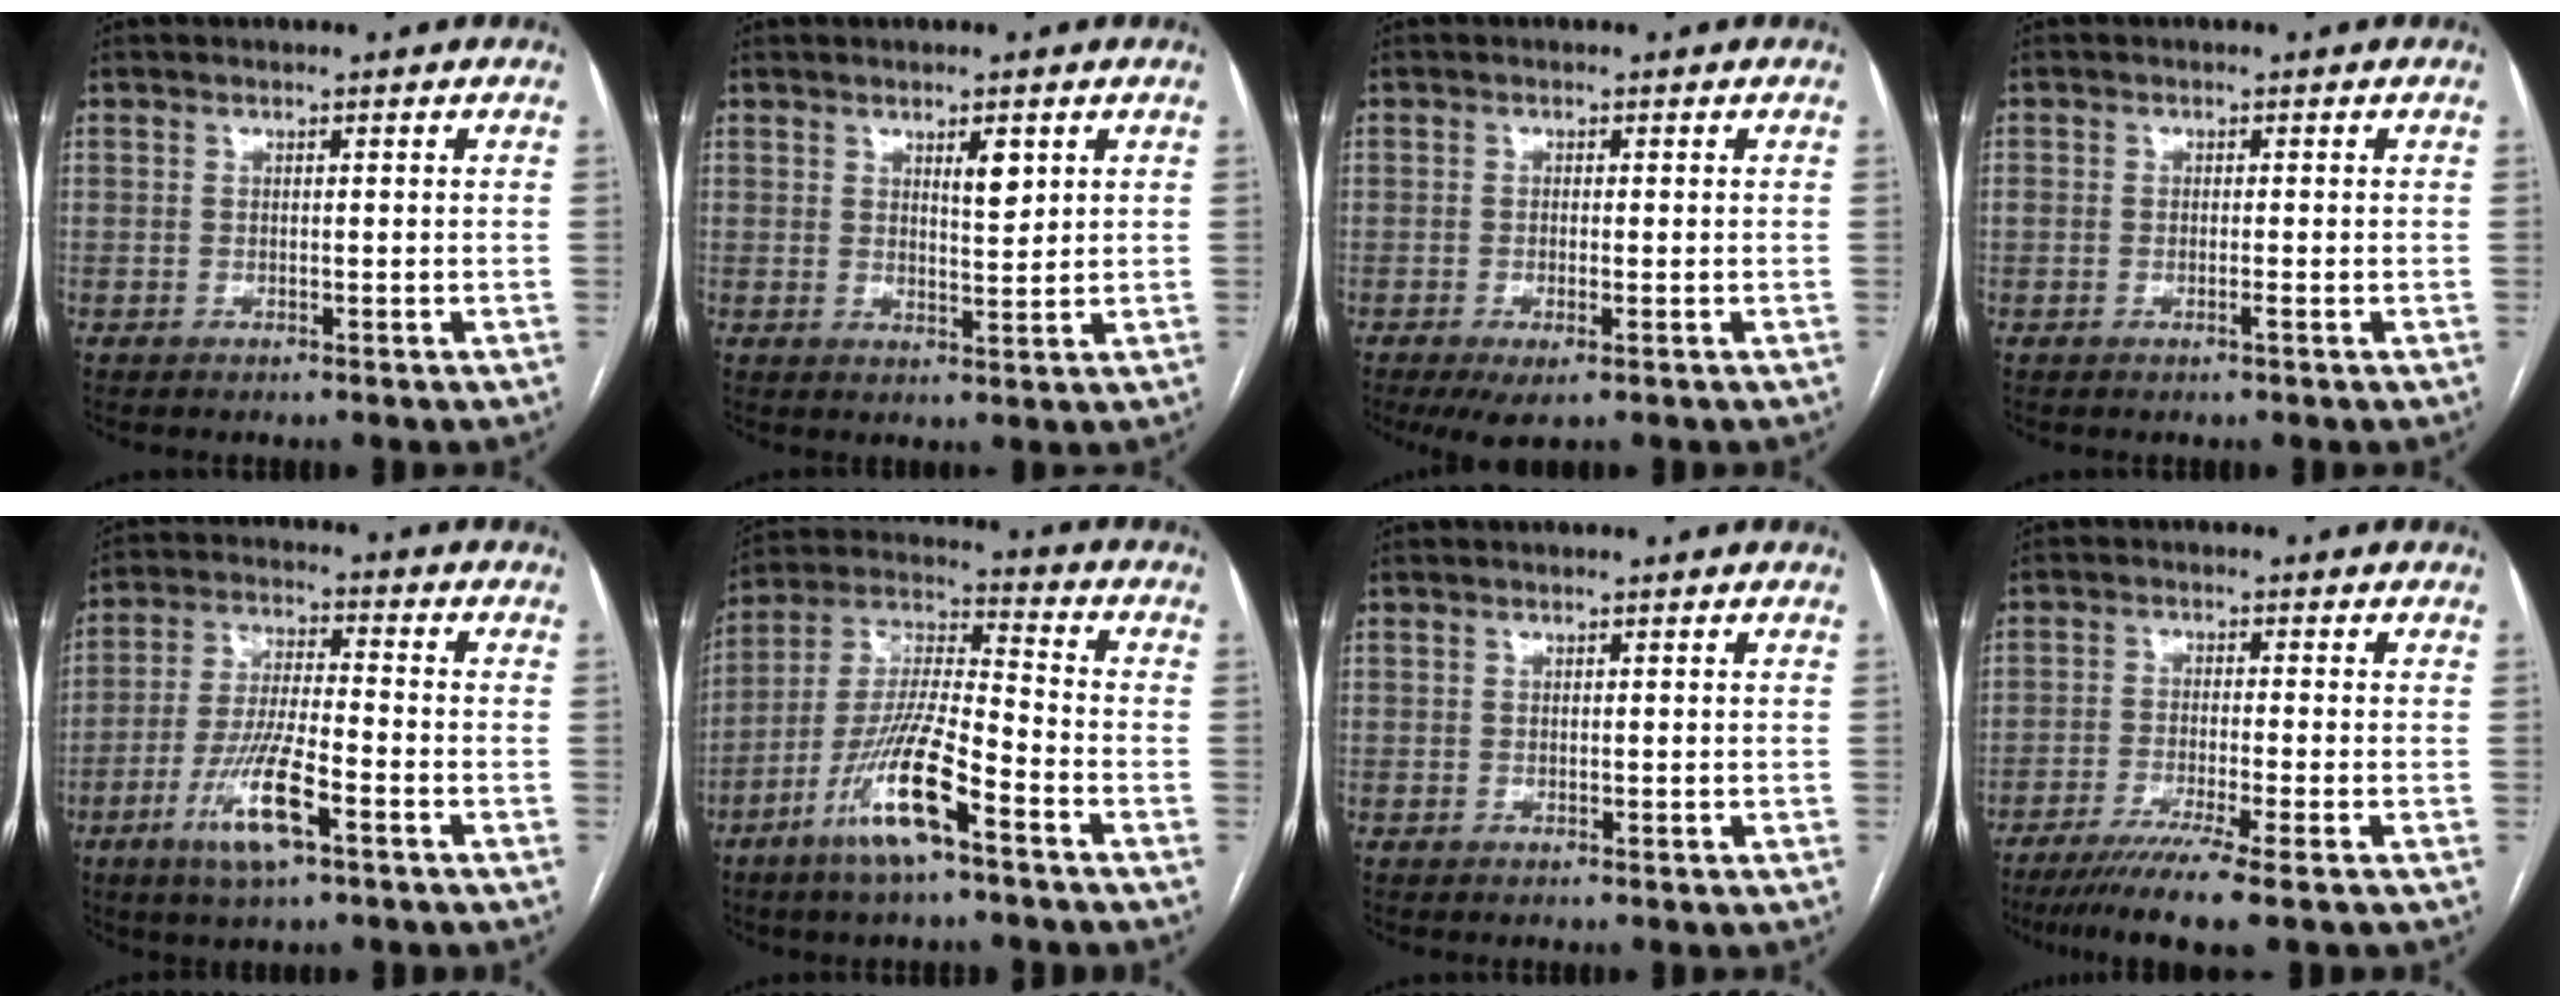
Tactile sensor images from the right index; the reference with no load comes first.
{"total": 3.2, "force": [1.6, 0.8, 2.7], "torque": [-0.045, -0.005, 0.028]}
{"total": 3.1, "force": [-1.5, 0.7, 2.5], "torque": [-0.045, -0.008, -0.022]}
{"total": 1.2, "force": [-0.5, 0.3, 1.0], "torque": [-0.021, 0.001, -0.008]}
{"total": 10.7, "force": [-5.2, 1.9, 9.2], "torque": [-0.184, -0.011, -0.095]}
{"total": 13.7, "force": [-7.3, 2.0, 11.5], "torque": [-0.232, -0.010, -0.140]}
{"total": 0.0}
{"total": 8.4, "force": [-6.1, -1.0, 5.7], "torque": [-0.087, -0.023, -0.100]}